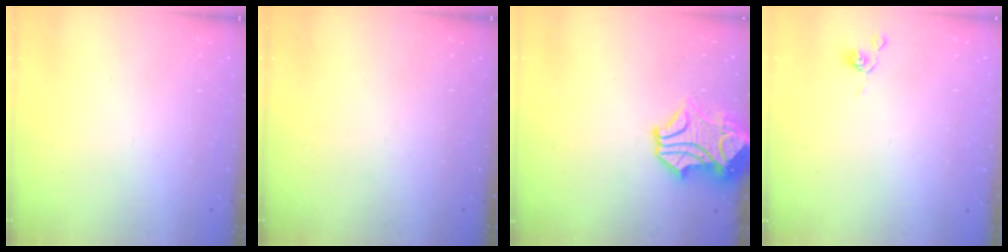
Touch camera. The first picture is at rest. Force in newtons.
{"total": 0.0}
{"total": 3.2, "press": 2.8, "slide": 1.6}
{"total": 2.3, "press": 2.3, "slide": 0.2}